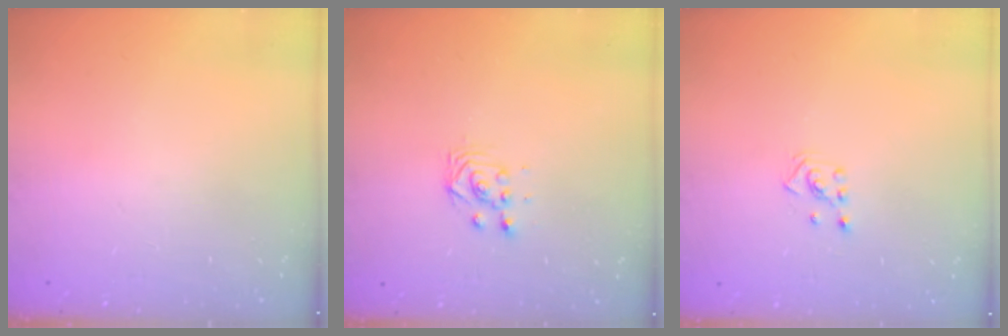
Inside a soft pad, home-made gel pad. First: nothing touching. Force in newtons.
{"total": 2.9, "press": 2.9, "slide": 0.4}
{"total": 2.1, "press": 1.9, "slide": 0.8}